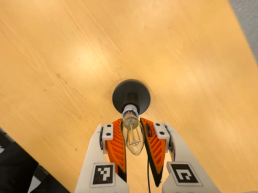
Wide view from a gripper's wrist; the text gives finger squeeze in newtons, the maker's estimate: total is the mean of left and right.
{"total": 22.8, "left": 24.8, "right": 20.9}